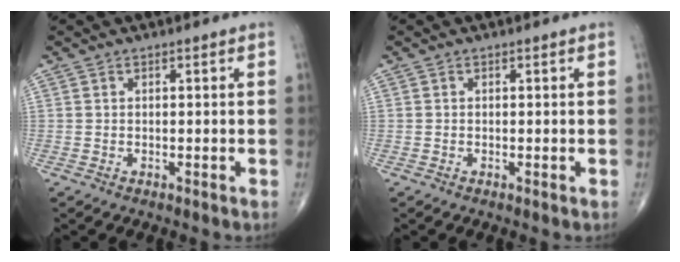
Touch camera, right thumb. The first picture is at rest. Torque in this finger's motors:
{"motor_torque": [-0.23, -0.05, -0.20, -0.01, 0.03]}